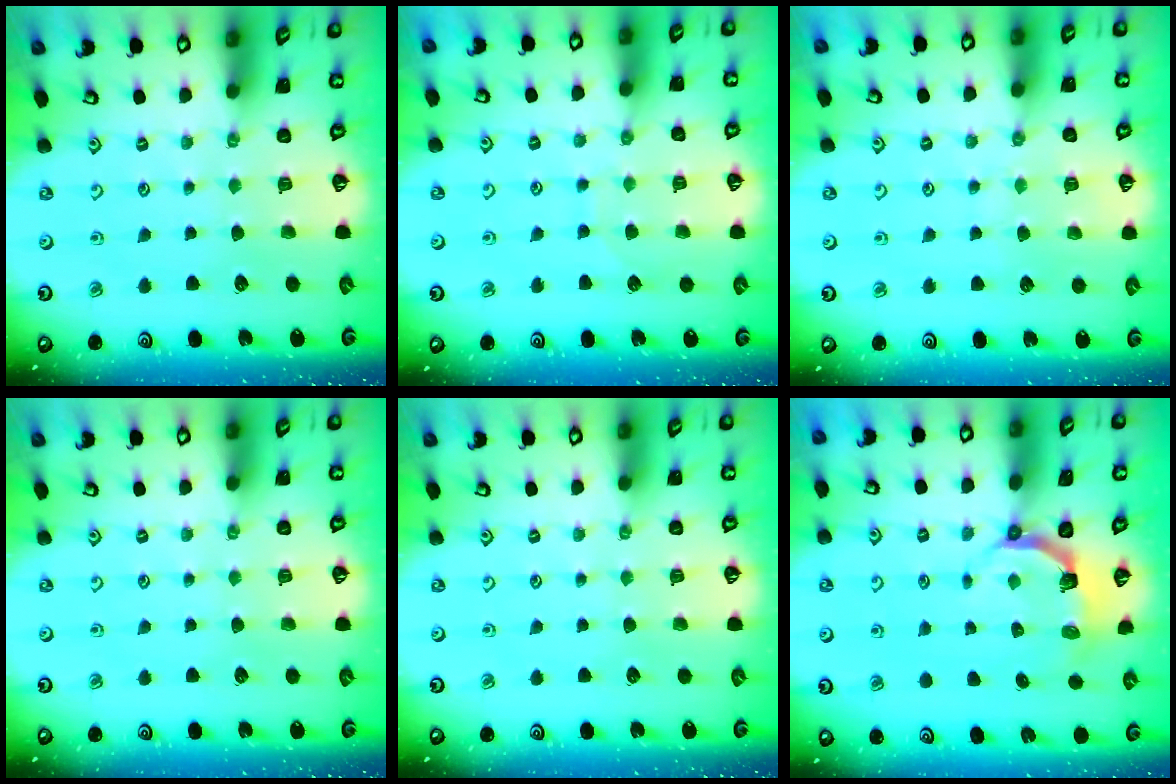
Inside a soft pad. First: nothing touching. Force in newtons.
{"total": 5.7, "press": 5.7, "slide": 0.6}
{"total": 4.8, "press": 4.8, "slide": 0.6}
{"total": 0.0}
{"total": 0.0}
{"total": 4.3, "press": 2.8, "slide": 3.3}